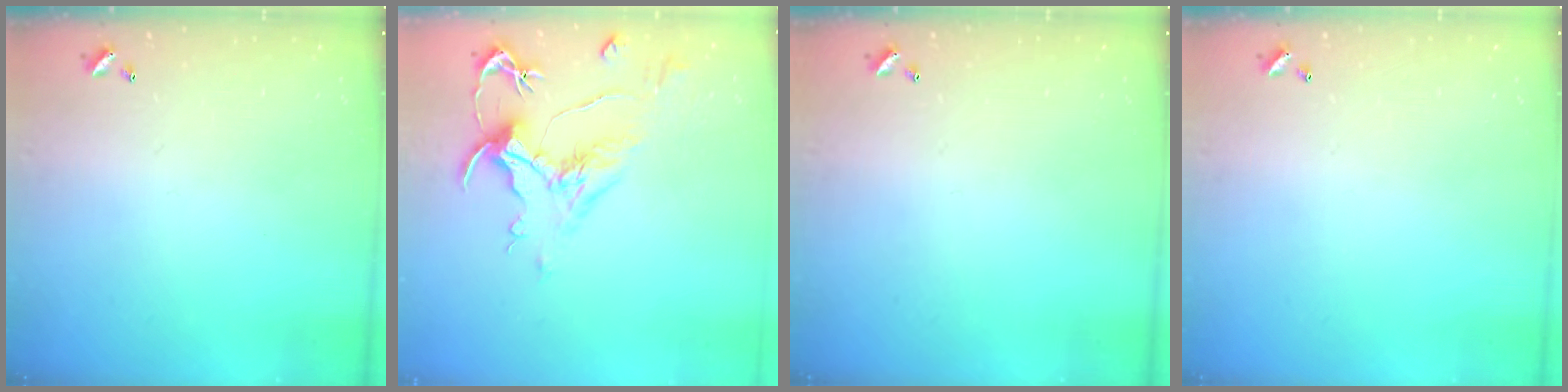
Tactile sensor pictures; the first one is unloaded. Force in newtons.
{"total": 1.6, "press": 0.8, "slide": 1.5}
{"total": 0.0}
{"total": 0.0}